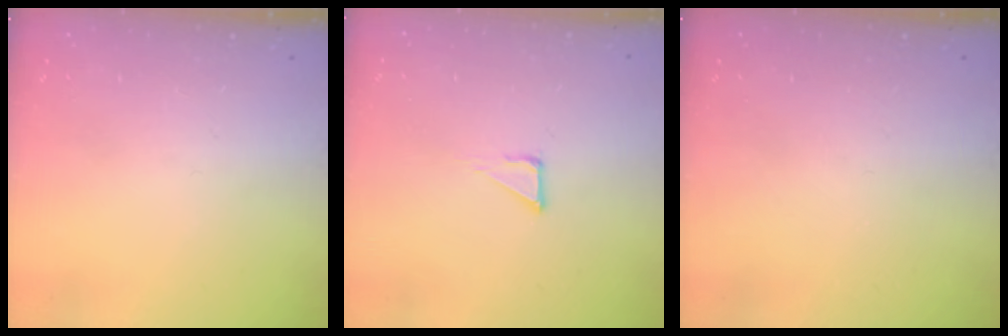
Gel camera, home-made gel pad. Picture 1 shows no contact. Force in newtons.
{"total": 3.5, "press": 3.5, "slide": 0.2}
{"total": 0.0}